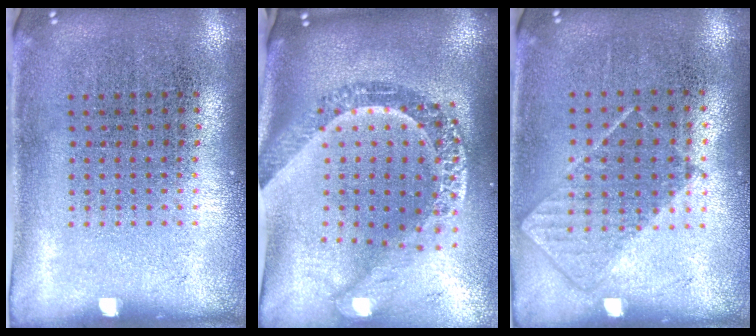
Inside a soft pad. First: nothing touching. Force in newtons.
{"total": 3.1, "press": 2.3, "slide": 2.0}
{"total": 0.8, "press": 0.6, "slide": 0.4}